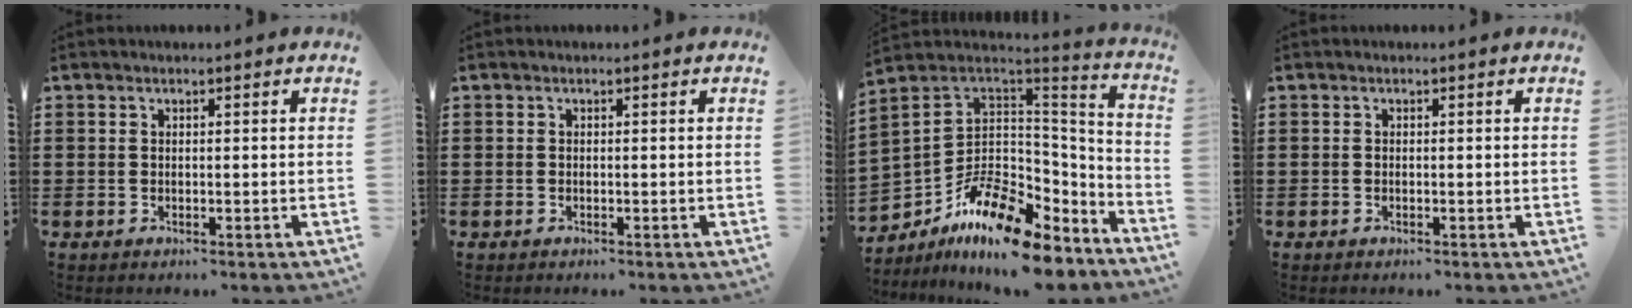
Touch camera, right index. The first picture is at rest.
{"total": 0.0}
{"total": 13.2, "force": [-8.9, 5.9, 7.7], "torque": [-0.151, 0.025, -0.160]}
{"total": 0.0}